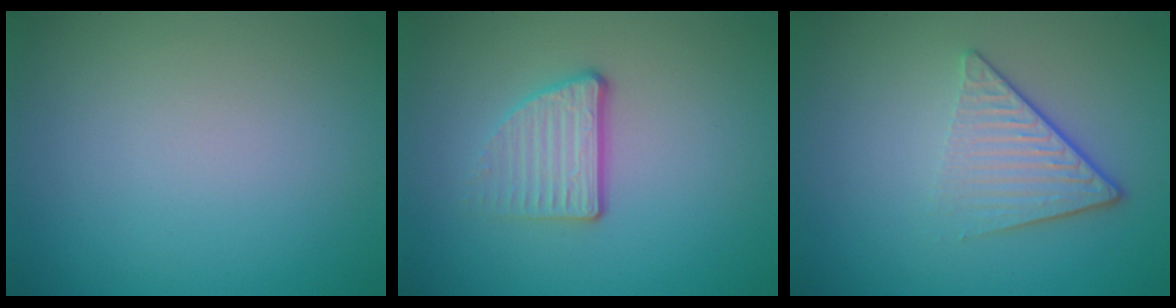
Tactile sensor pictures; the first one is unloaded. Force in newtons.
{"total": 3.3, "press": 2.4, "slide": 2.3}
{"total": 4.6, "press": 2.9, "slide": 3.6}